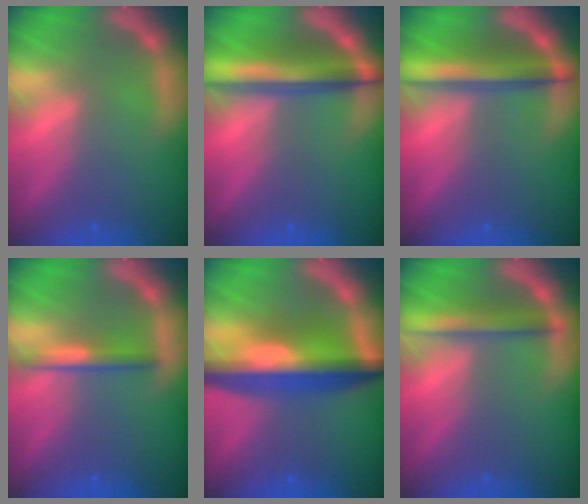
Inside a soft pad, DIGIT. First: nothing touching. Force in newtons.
{"total": 7.1}
{"total": 5.5}
{"total": 2.4}
{"total": 10.1}
{"total": 3.5}